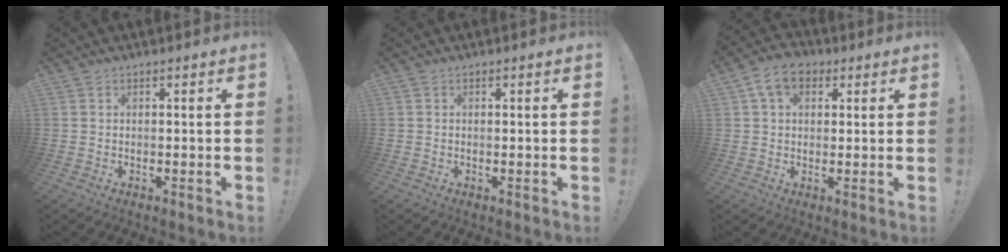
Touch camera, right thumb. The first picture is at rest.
{"total": 0.0}
{"total": 8.3, "force": [3.3, 5.5, 5.2], "torque": [-0.087, 0.006, 0.065]}